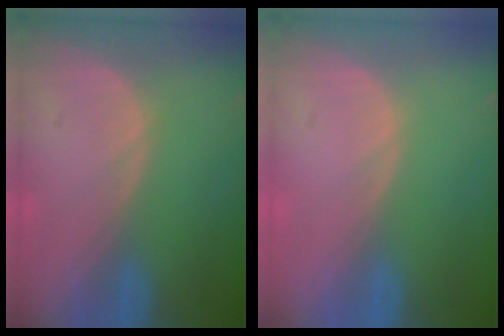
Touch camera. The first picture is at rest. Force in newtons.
{"total": 0.0}